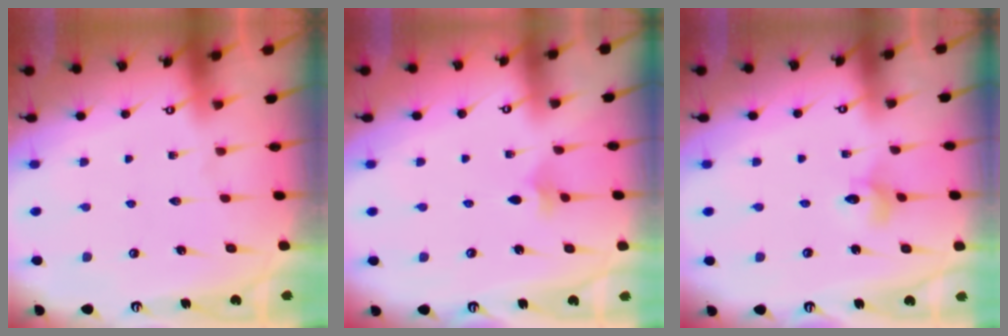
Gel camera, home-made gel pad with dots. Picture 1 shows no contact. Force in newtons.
{"total": 2.5, "press": 2.4, "slide": 0.6}
{"total": 3.9, "press": 3.9, "slide": 0.3}